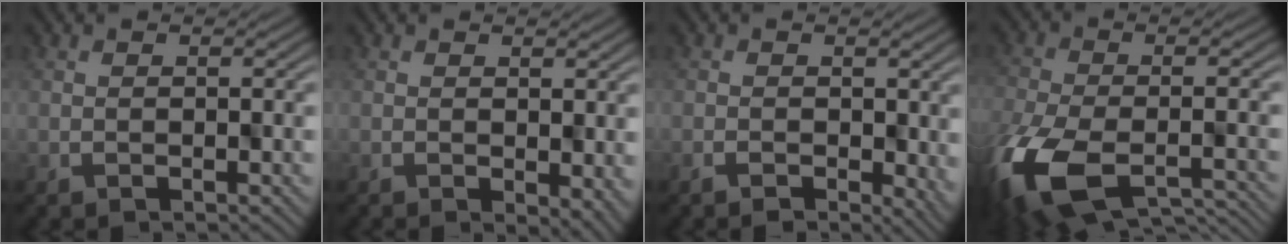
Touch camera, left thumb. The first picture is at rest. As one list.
[{"total": 2.1, "force": [-0.4, 1.0, 1.8], "torque": [-0.031, -0.005, 0.007]}, {"total": 1.1, "force": [-0.3, 0.9, 0.6], "torque": [-0.005, -0.003, -0.001]}, {"total": 13.4, "force": [-7.3, 6.1, 9.4], "torque": [-0.233, -0.050, -0.113]}]